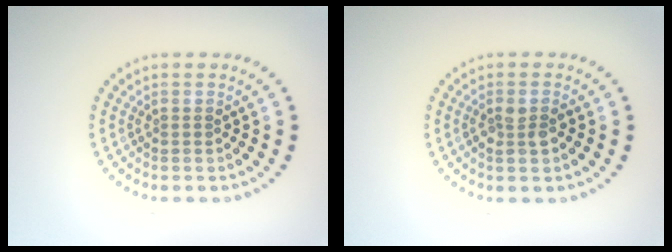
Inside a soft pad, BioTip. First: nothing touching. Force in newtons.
{"total": 1.7, "press": 1.6, "slide": 0.4}